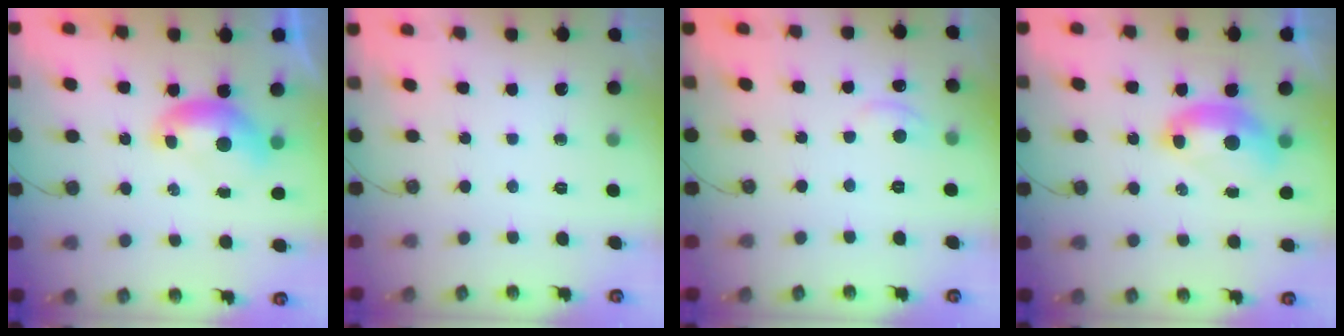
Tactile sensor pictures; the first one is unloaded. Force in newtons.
{"total": 0.0}
{"total": 1.7, "press": 1.5, "slide": 0.6}
{"total": 2.5, "press": 2.5, "slide": 0.6}